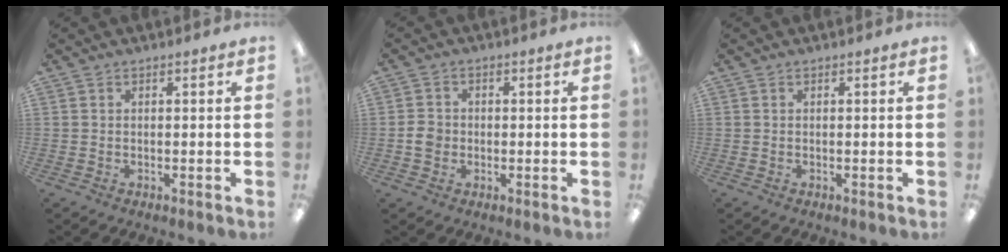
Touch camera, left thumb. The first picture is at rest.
{"total": 3.6, "force": [-0.7, 3.2, 1.6], "torque": [-0.026, 0.007, -0.012]}
{"total": 0.0}